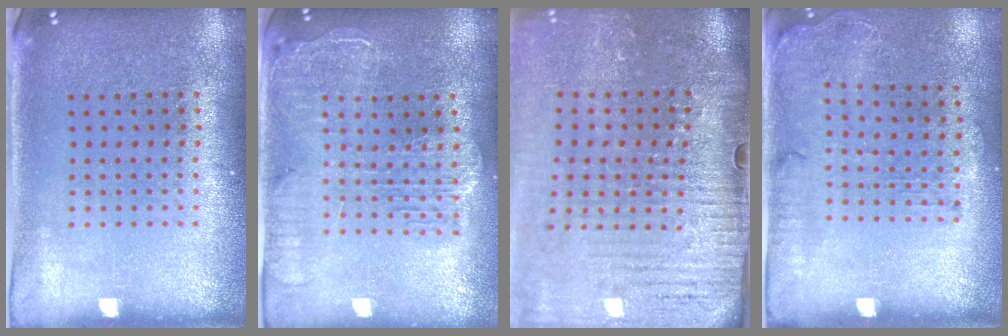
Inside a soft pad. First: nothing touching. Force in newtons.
{"total": 2.3, "press": 2.0, "slide": 1.1}
{"total": 4.3, "press": 3.7, "slide": 2.2}
{"total": 1.6, "press": 1.3, "slide": 1.0}